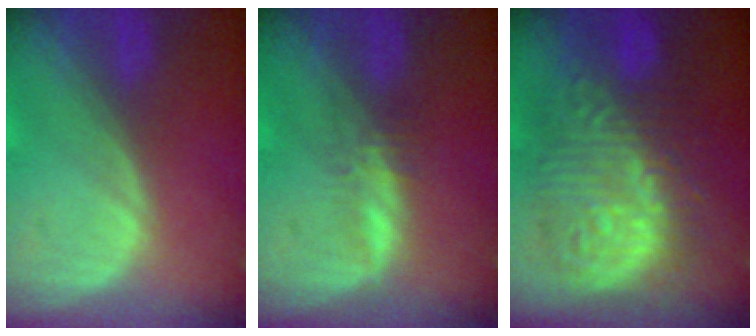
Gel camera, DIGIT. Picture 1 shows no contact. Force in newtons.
{"total": 2.0, "press": 1.8, "slide": 0.6}
{"total": 13.4, "press": 13.3, "slide": 1.2}